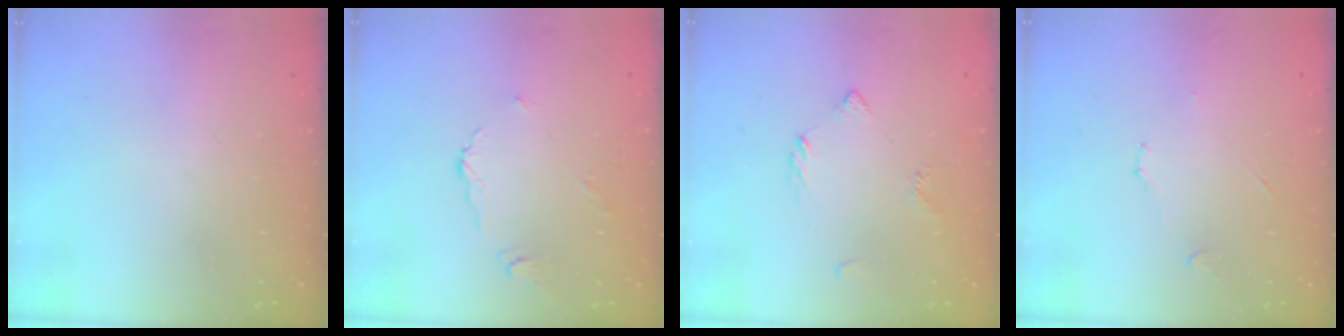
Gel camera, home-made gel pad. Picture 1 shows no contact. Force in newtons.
{"total": 4.2, "press": 4.1, "slide": 0.5}
{"total": 3.8, "press": 3.7, "slide": 0.6}
{"total": 3.8, "press": 3.8, "slide": 0.5}